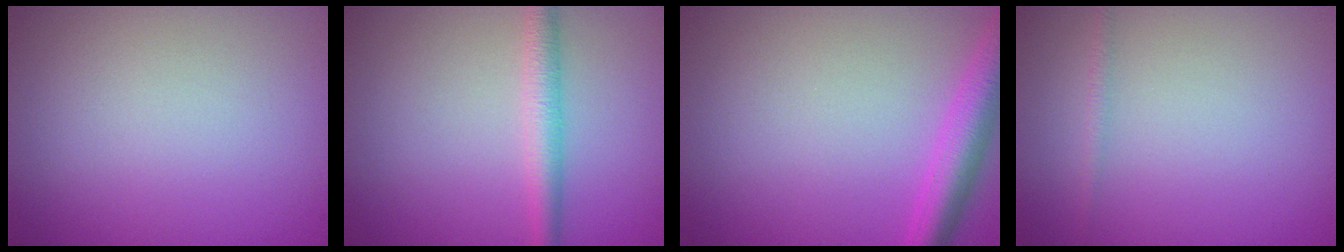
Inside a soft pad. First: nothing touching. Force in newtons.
{"total": 2.7, "press": 2.7, "slide": 0.1}
{"total": 4.2, "press": 4.2, "slide": 0.1}
{"total": 0.8, "press": 0.8, "slide": 0.0}